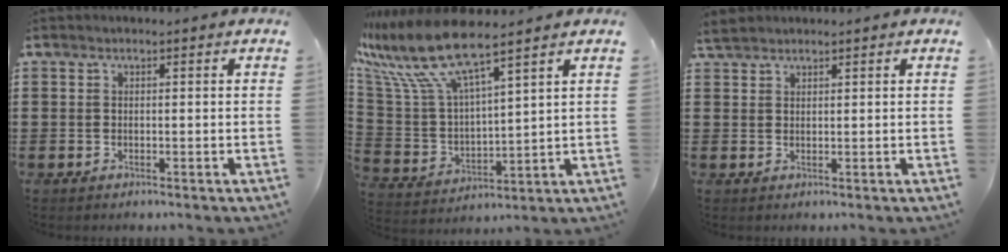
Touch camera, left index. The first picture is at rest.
{"total": 10.6, "force": [8.5, 1.2, 6.3], "torque": [-0.177, -0.057, 0.140]}
{"total": 2.0, "force": [1.8, 0.5, 0.5], "torque": [-0.015, 0.003, 0.036]}